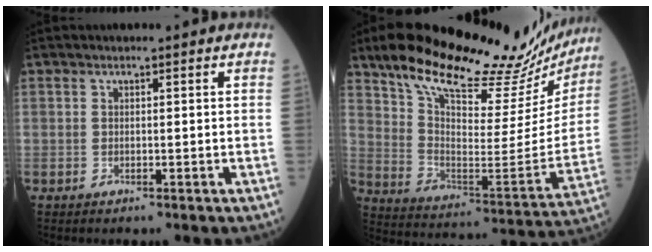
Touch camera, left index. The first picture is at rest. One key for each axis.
{"total": 30.4, "fx": 25.8, "fy": 7.6, "fz": 14.1, "tx": -0.231, "ty": -0.041, "tz": 0.349}